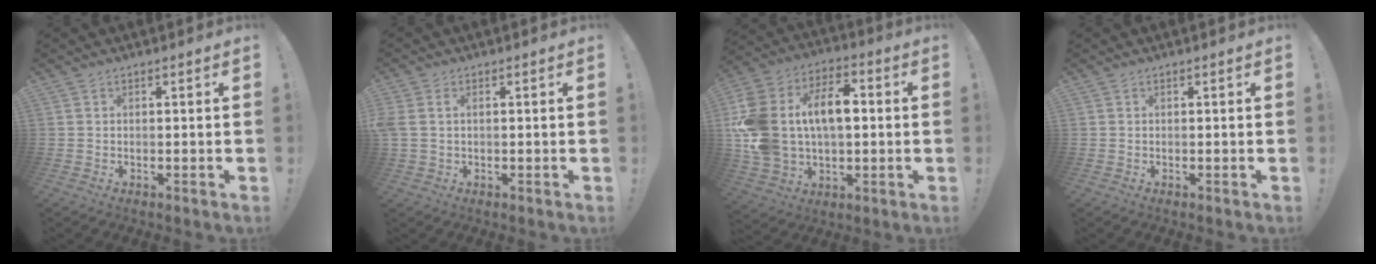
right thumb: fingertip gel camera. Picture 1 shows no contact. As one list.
[{"total": 3.1, "force": [0.8, 2.2, 2.1], "torque": [-0.054, 0.005, 0.016]}, {"total": 20.6, "force": [3.3, 13.8, 15.0], "torque": [-0.297, 0.004, 0.064]}, {"total": 0.0}]